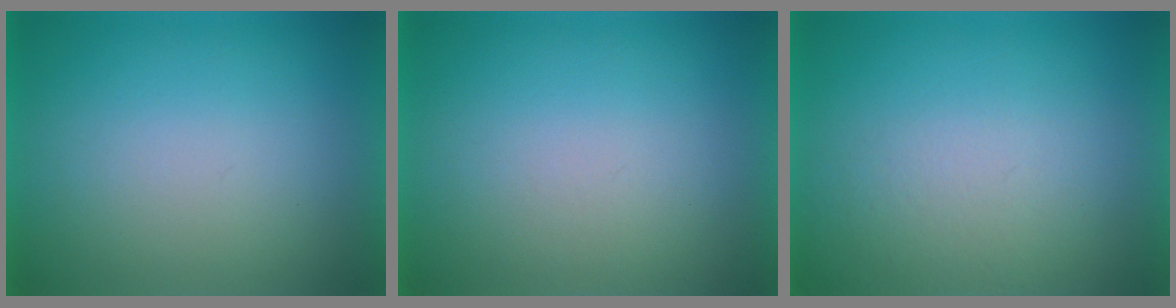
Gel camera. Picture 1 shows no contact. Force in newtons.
{"total": 1.1}
{"total": 4.8}